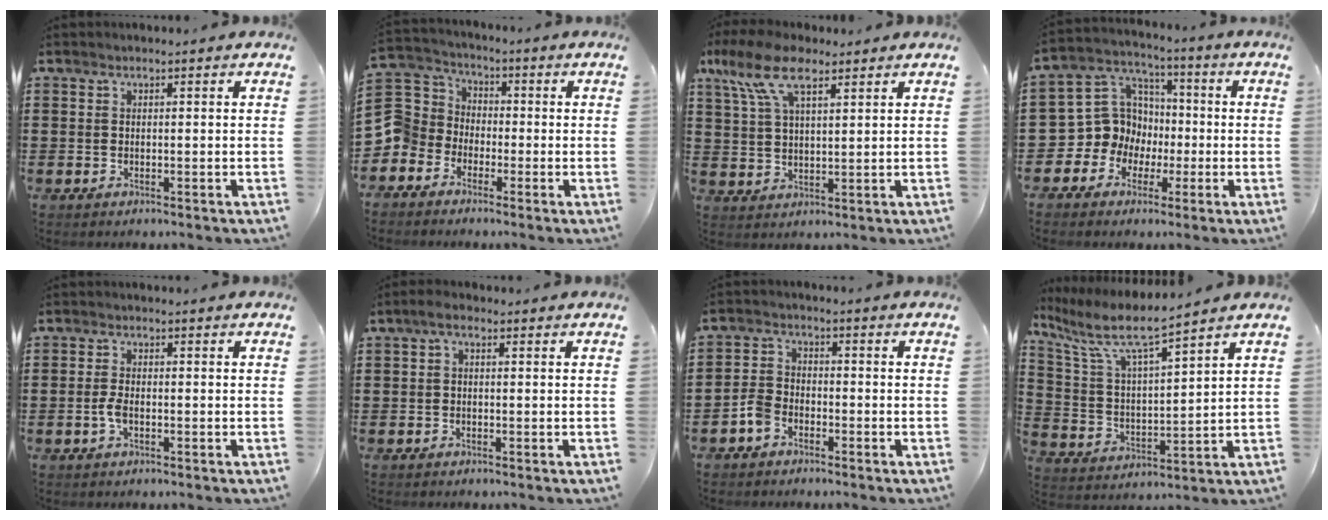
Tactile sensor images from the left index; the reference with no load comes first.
{"total": 6.5, "force": [-2.4, 6.1, 0.5], "torque": [-0.062, 0.006, -0.055]}
{"total": 9.1, "force": [5.6, 3.7, 6.1], "torque": [-0.135, 0.004, 0.104]}
{"total": 9.3, "force": [-1.1, 9.0, 1.8], "torque": [-0.092, -0.004, -0.021]}
{"total": 2.6, "force": [-0.8, 1.0, 2.2], "torque": [-0.064, -0.007, -0.021]}
{"total": 1.4, "force": [-0.5, 0.6, 1.2], "torque": [-0.025, 0.004, -0.012]}
{"total": 3.4, "force": [-2.5, 1.9, 1.5], "torque": [-0.041, 0.004, -0.050]}
{"total": 8.0, "force": [6.5, 1.0, 4.5], "torque": [-0.118, -0.037, 0.106]}